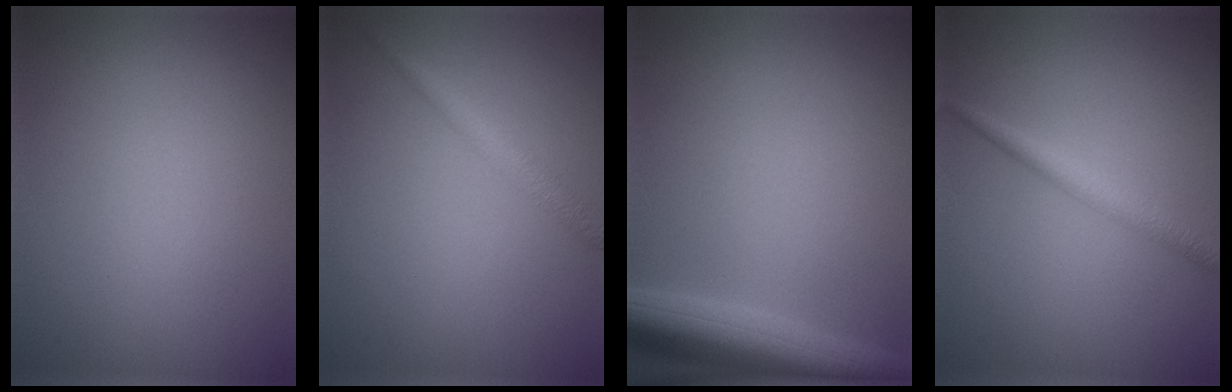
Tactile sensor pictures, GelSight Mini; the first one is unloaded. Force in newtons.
{"total": 1.9, "press": 1.9, "slide": 0.1}
{"total": 6.6, "press": 6.6, "slide": 0.3}
{"total": 2.2, "press": 2.1, "slide": 0.1}